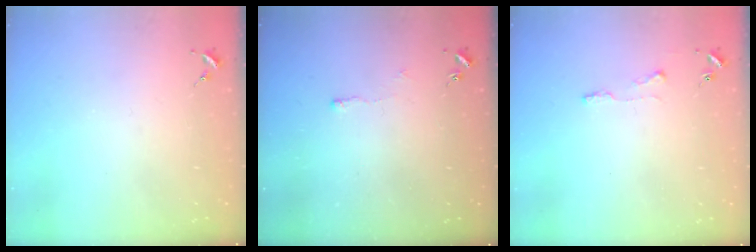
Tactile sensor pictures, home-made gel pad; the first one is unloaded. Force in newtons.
{"total": 2.8, "press": 2.8, "slide": 0.6}
{"total": 3.9, "press": 3.9, "slide": 0.3}